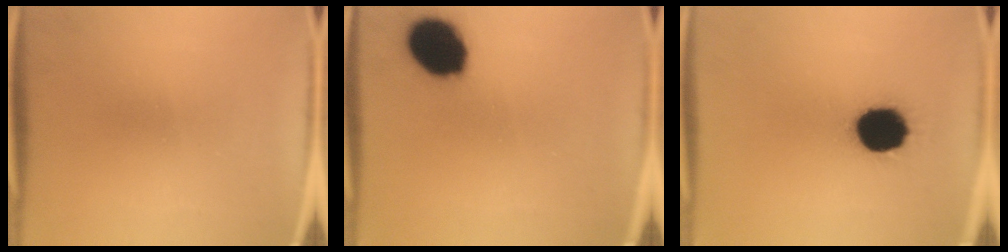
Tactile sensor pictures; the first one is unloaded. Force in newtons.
{"total": 14.4}
{"total": 15.0}